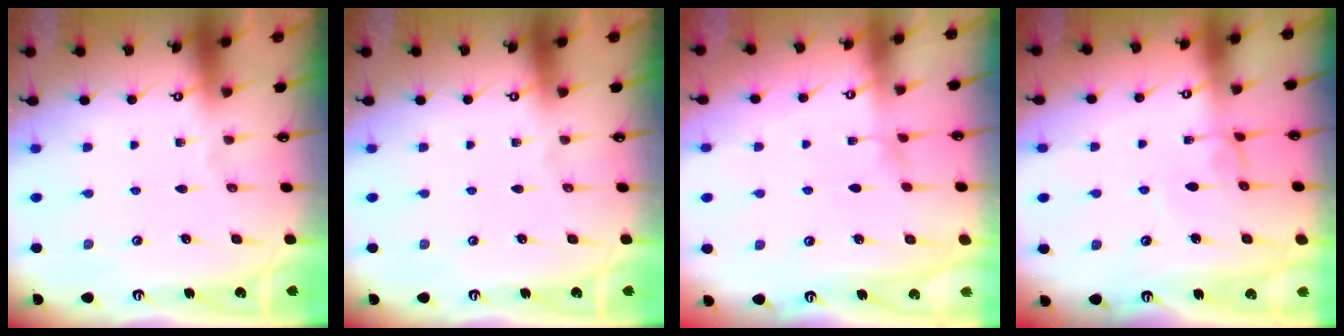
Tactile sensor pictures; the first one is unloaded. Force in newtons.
{"total": 0.0}
{"total": 3.1, "press": 3.0, "slide": 0.3}
{"total": 1.0, "press": 0.9, "slide": 0.4}